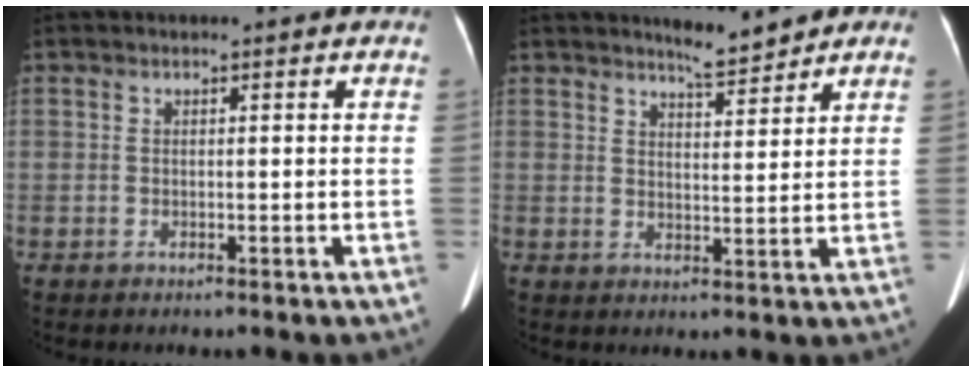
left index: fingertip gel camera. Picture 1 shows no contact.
{"total": 4.6, "force": [4.2, 0.7, 1.9], "torque": [-0.030, -0.004, 0.066]}